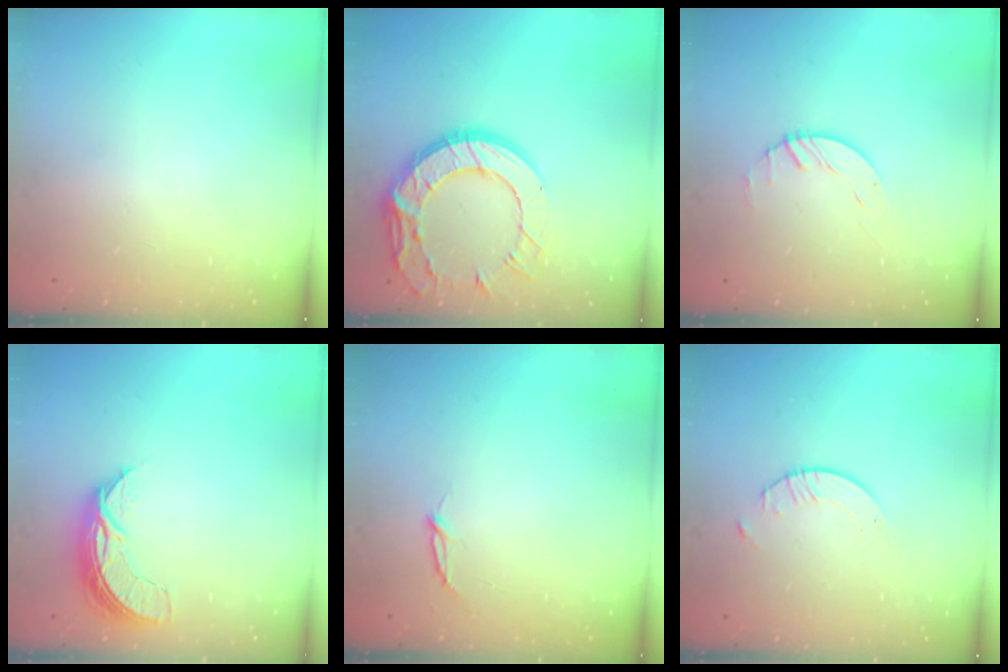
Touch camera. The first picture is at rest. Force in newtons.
{"total": 17.6, "press": 17.5, "slide": 1.2}
{"total": 1.5, "press": 1.5, "slide": 0.2}
{"total": 7.2, "press": 7.2, "slide": 0.5}
{"total": 2.8, "press": 2.8, "slide": 0.3}
{"total": 1.7, "press": 1.7, "slide": 0.2}